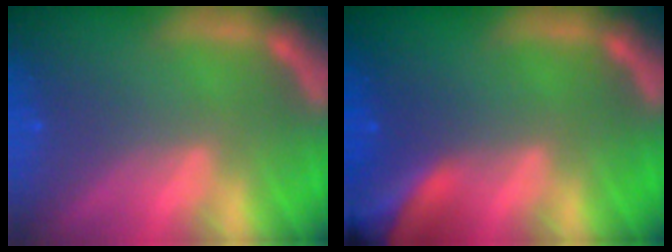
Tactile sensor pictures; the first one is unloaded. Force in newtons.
{"total": 9.4}